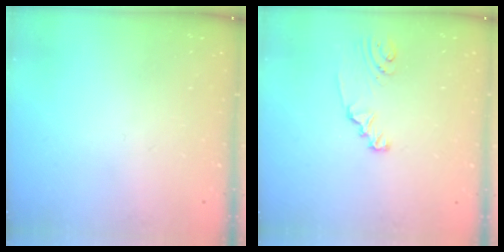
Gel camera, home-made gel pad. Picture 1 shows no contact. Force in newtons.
{"total": 2.4, "press": 2.4, "slide": 0.1}